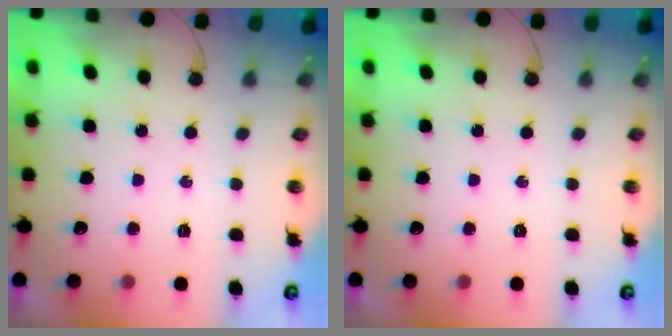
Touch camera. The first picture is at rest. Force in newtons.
{"total": 0.0}